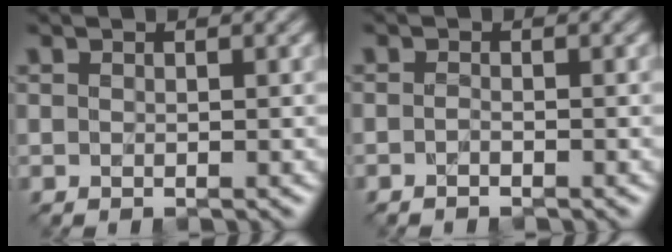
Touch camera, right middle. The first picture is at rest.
{"total": 0.7, "force": [-0.5, 0.3, 0.4], "torque": [-0.004, -0.007, -0.009]}